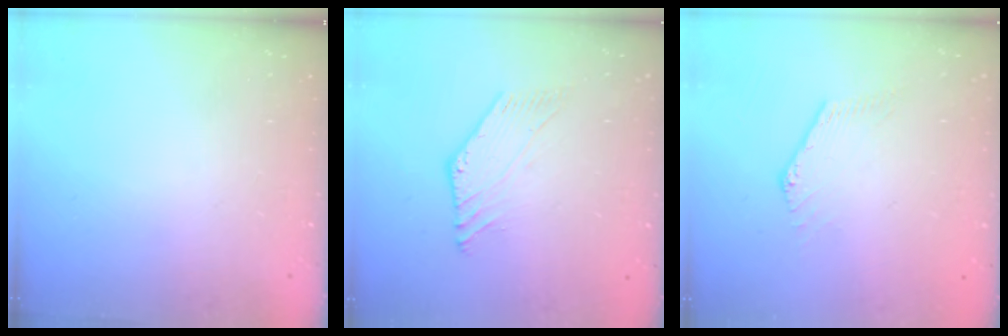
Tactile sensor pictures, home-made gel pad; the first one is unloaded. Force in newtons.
{"total": 1.8, "press": 1.8, "slide": 0.5}
{"total": 0.8, "press": 0.8, "slide": 0.1}